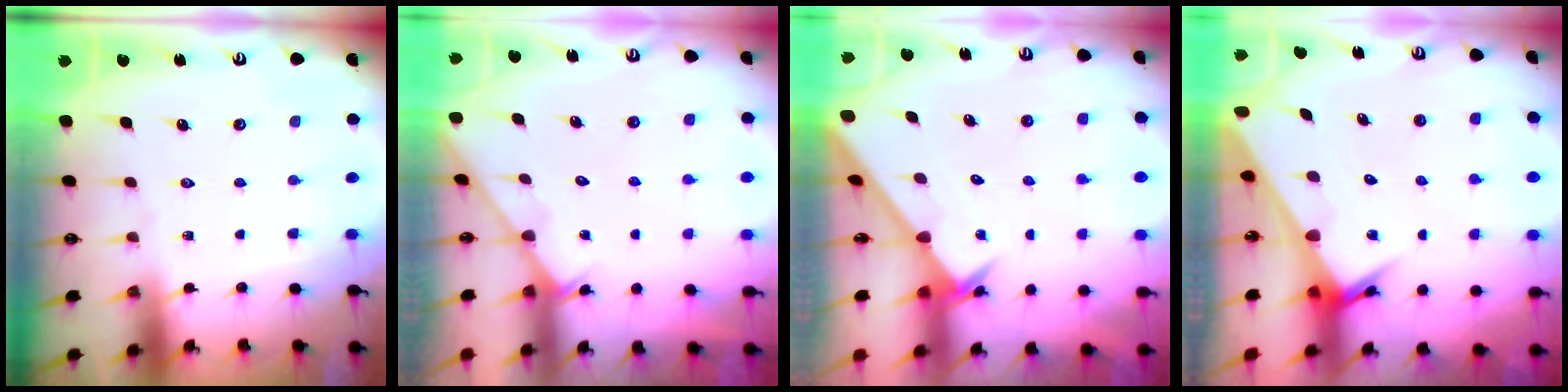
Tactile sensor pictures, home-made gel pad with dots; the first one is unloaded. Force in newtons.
{"total": 2.8, "press": 2.8, "slide": 0.2}
{"total": 2.6, "press": 2.6, "slide": 0.2}
{"total": 3.7, "press": 3.7, "slide": 0.2}